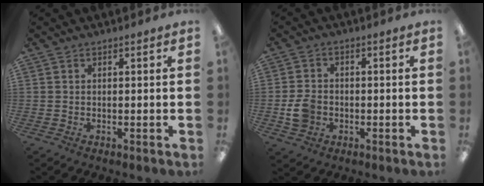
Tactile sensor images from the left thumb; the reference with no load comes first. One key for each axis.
{"total": 6.0, "fx": -1.6, "fy": 4.9, "fz": 3.0, "tx": -0.055, "ty": 0.007, "tz": -0.028}